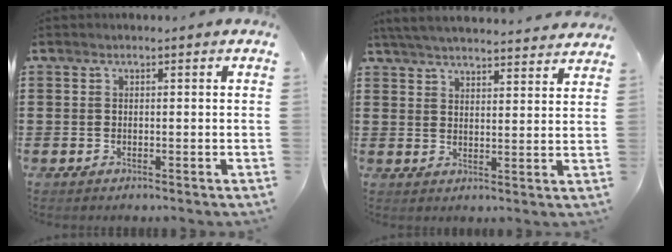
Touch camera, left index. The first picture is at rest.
{"total": 4.7, "force": [4.6, -0.2, 0.9], "torque": [-0.034, -0.021, 0.083]}